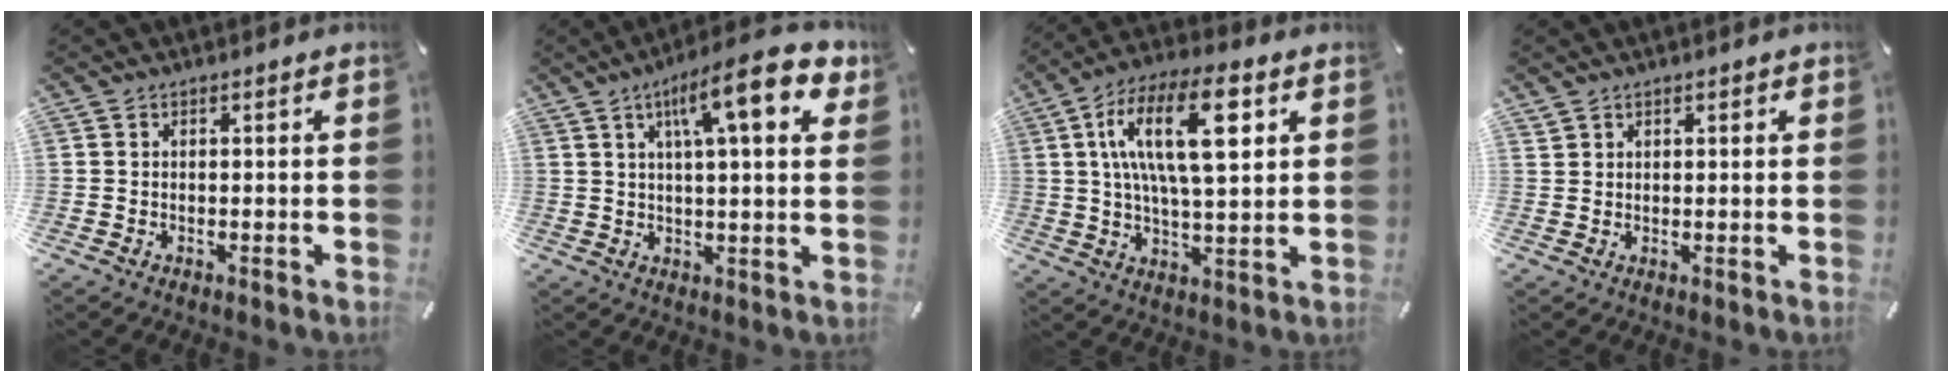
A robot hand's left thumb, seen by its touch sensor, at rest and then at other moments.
{"total": 15.5, "force": [6.9, 3.9, 13.3], "torque": [-0.211, -0.016, 0.105]}
{"total": 17.4, "force": [5.9, 6.5, 15.0], "torque": [-0.279, 0.000, 0.088]}
{"total": 1.2, "force": [1.0, 0.7, 0.1], "torque": [-0.003, -0.002, 0.021]}